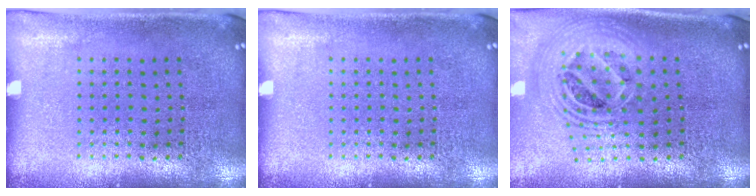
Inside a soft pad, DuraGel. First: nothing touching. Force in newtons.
{"total": 0.0}
{"total": 2.3, "press": 1.8, "slide": 1.5}